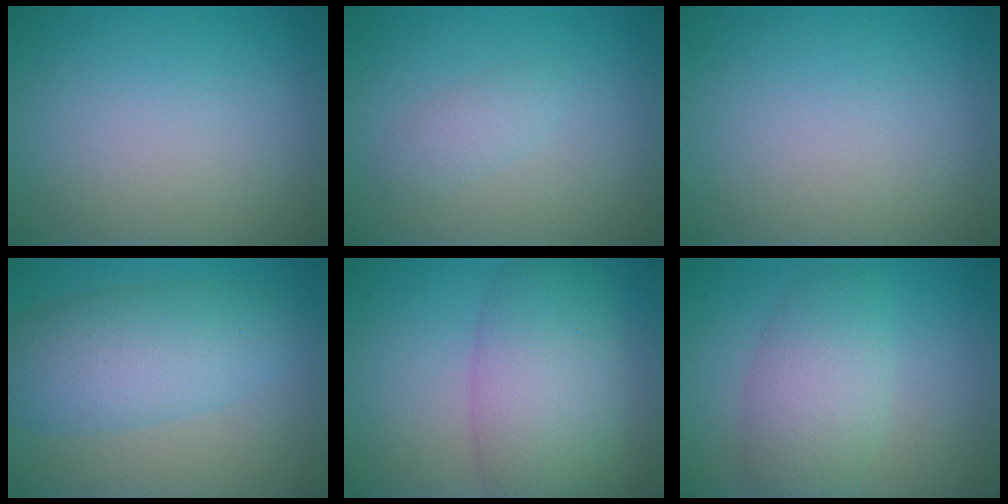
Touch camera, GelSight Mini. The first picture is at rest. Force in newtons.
{"total": 1.3, "press": 1.3, "slide": 0.1}
{"total": 0.0}
{"total": 6.3, "press": 6.3, "slide": 0.1}
{"total": 7.5, "press": 7.5, "slide": 0.3}
{"total": 4.7, "press": 4.7, "slide": 0.1}